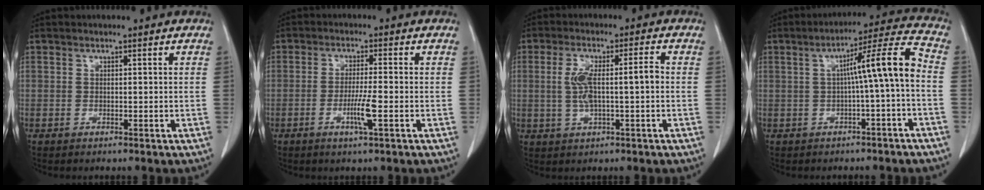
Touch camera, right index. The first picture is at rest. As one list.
[{"total": 4.7, "force": [-1.7, -0.2, 4.4], "torque": [-0.083, -0.008, -0.031]}, {"total": 7.0, "force": [-0.2, 1.4, 6.9], "torque": [-0.140, 0.018, 0.000]}, {"total": 9.0, "force": [-0.8, -0.5, 8.9], "torque": [-0.131, 0.027, -0.013]}]